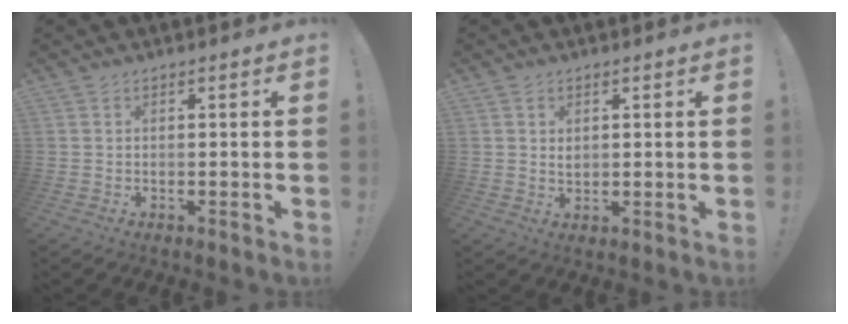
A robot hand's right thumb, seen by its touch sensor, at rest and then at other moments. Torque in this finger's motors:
{"motor_torque": [-0.37, 0.14, -0.21, 0.20, -0.10]}